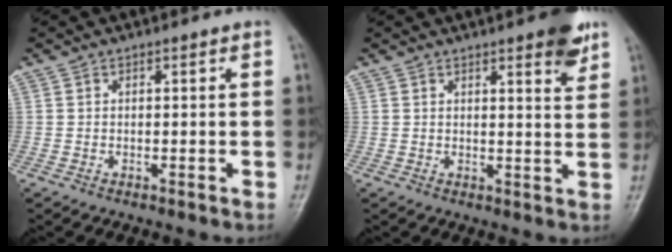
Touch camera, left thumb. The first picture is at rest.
{"total": 6.3, "force": [3.9, 1.5, 4.7], "torque": [-0.049, -0.019, 0.046]}